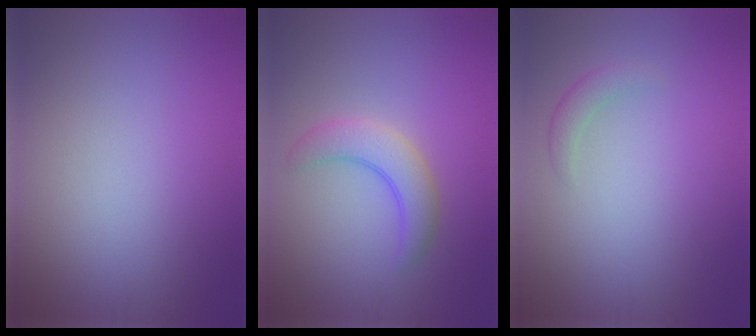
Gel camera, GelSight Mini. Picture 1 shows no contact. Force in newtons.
{"total": 3.5, "press": 3.5, "slide": 0.3}
{"total": 1.4, "press": 1.4, "slide": 0.0}